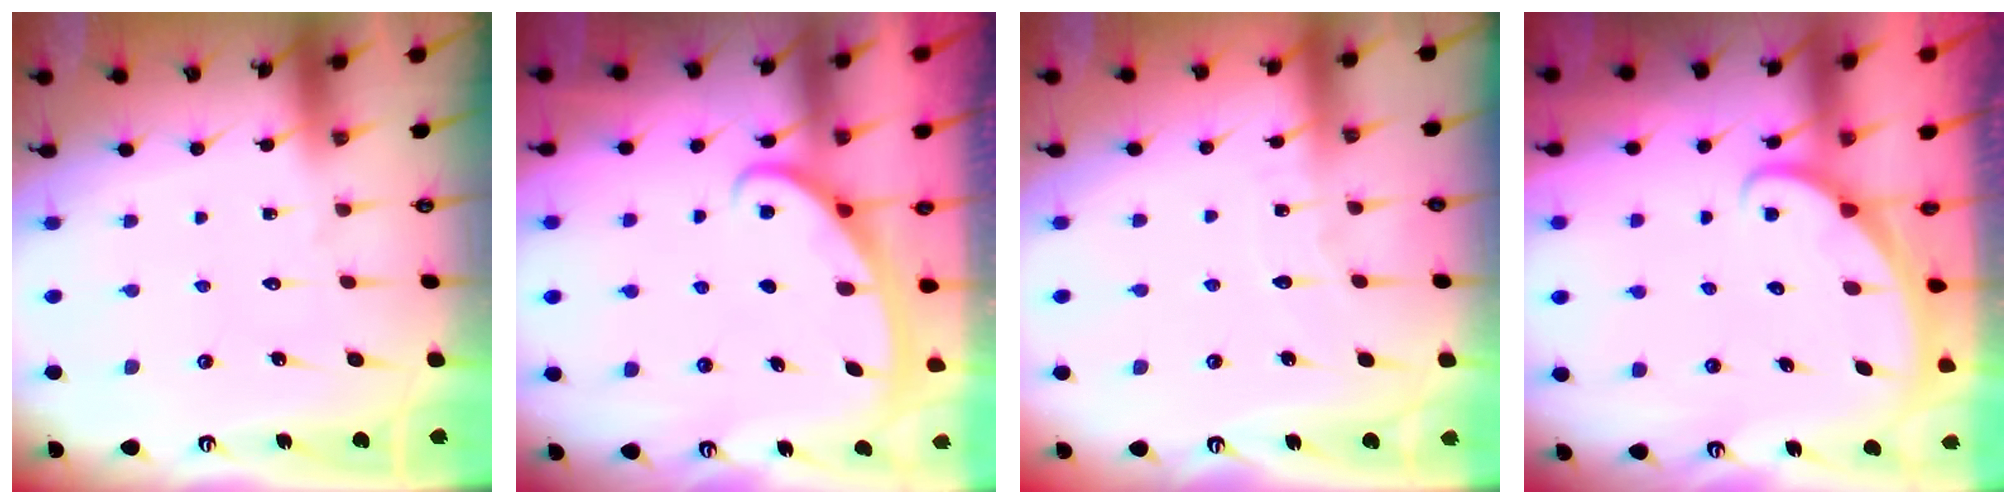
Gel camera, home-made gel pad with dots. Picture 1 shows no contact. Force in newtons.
{"total": 2.8, "press": 2.8, "slide": 0.4}
{"total": 4.0, "press": 4.0, "slide": 0.4}
{"total": 2.0, "press": 2.0, "slide": 0.0}